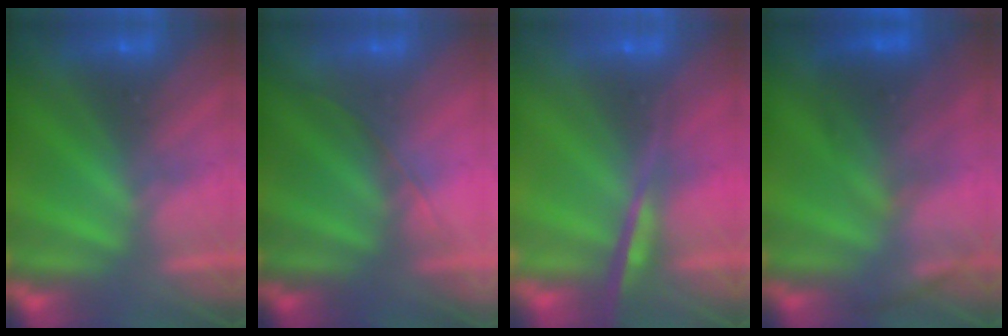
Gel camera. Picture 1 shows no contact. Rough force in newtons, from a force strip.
{"total": 1.5}
{"total": 8.7}
{"total": 2.7}